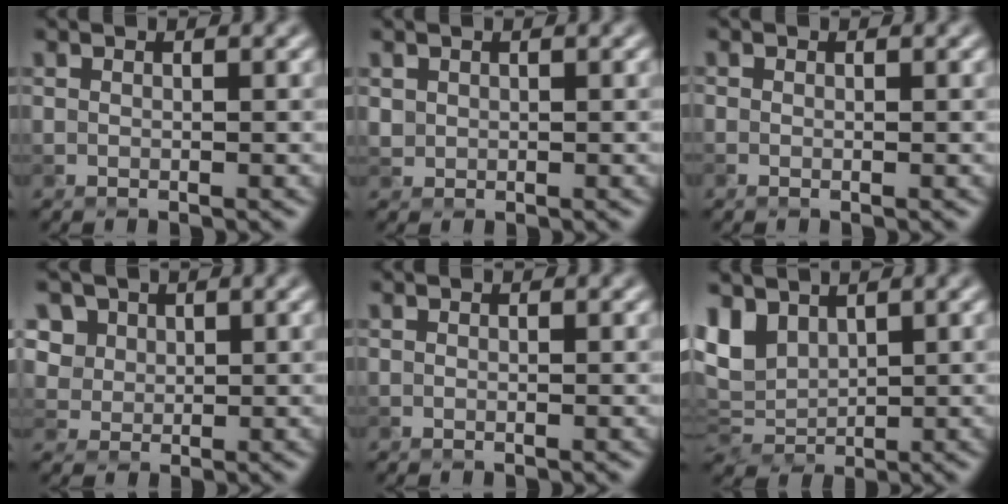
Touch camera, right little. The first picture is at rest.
{"total": 0.8, "force": [0.3, 0.7, 0.1], "torque": [-0.001, -0.004, 0.011]}
{"total": 0.0}
{"total": 6.4, "force": [3.5, 4.8, 2.5], "torque": [-0.061, 0.004, 0.058]}
{"total": 0.0}
{"total": 4.6, "force": [2.4, 3.0, 2.6], "torque": [-0.064, 0.001, 0.045]}